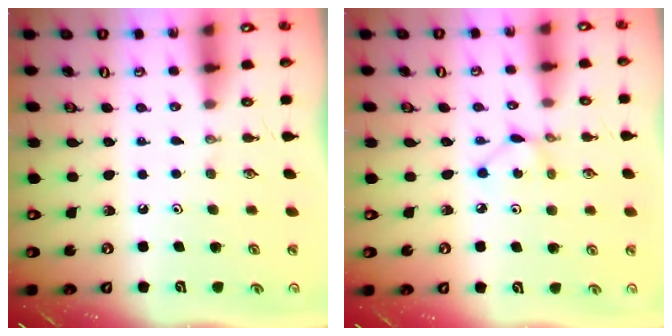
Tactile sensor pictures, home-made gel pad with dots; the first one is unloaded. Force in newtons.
{"total": 2.4, "press": 2.4, "slide": 0.1}